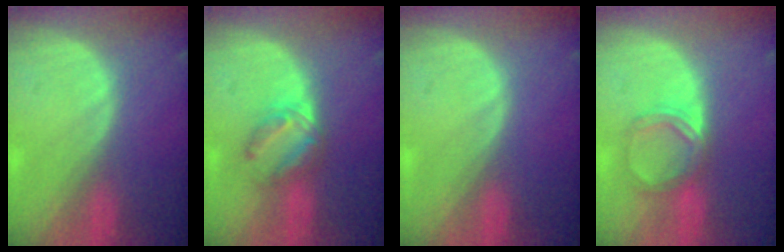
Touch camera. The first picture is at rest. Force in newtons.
{"total": 6.1, "press": 5.3, "slide": 3.1}
{"total": 0.0}
{"total": 5.0, "press": 4.6, "slide": 1.9}